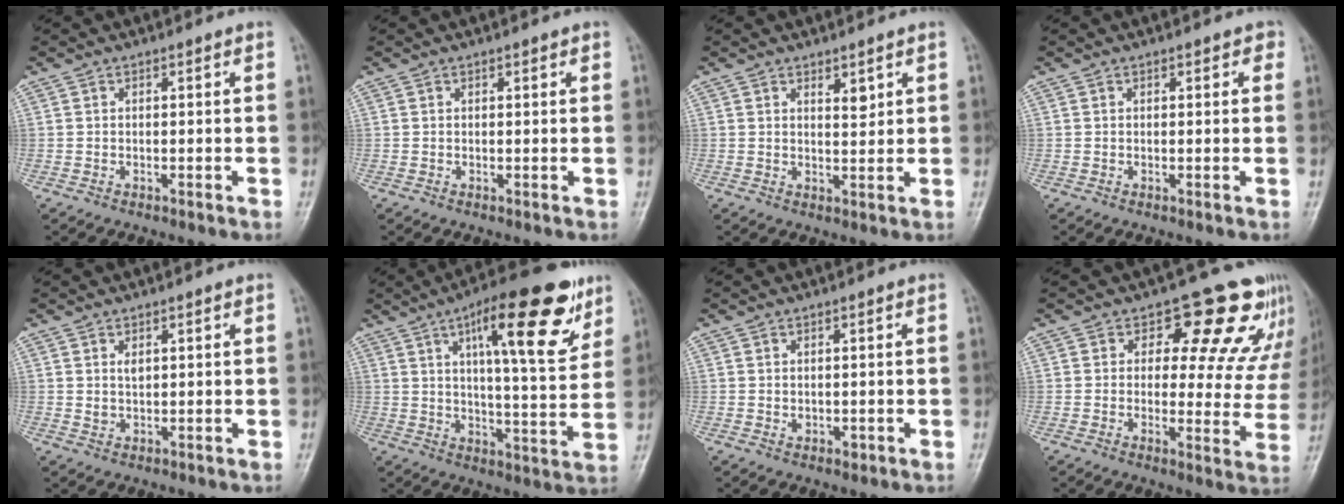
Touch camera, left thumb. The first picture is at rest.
{"total": 0.7, "force": [0.5, 0.3, 0.4], "torque": [-0.004, -0.001, 0.004]}
{"total": 2.4, "force": [1.4, 1.0, 1.6], "torque": [-0.016, -0.012, 0.026]}
{"total": 1.3, "force": [0.7, 0.9, 0.8], "torque": [0.006, 0.001, 0.003]}
{"total": 1.8, "force": [0.8, 1.1, 1.2], "torque": [-0.015, -0.007, 0.018]}
{"total": 19.2, "force": [9.9, 5.6, 15.5], "torque": [-0.192, -0.035, 0.145]}
{"total": 1.5, "force": [0.0, 1.1, 0.9], "torque": [-0.012, -0.002, 0.005]}
{"total": 14.4, "force": [10.3, 7.5, 6.6], "torque": [-0.011, -0.058, 0.105]}